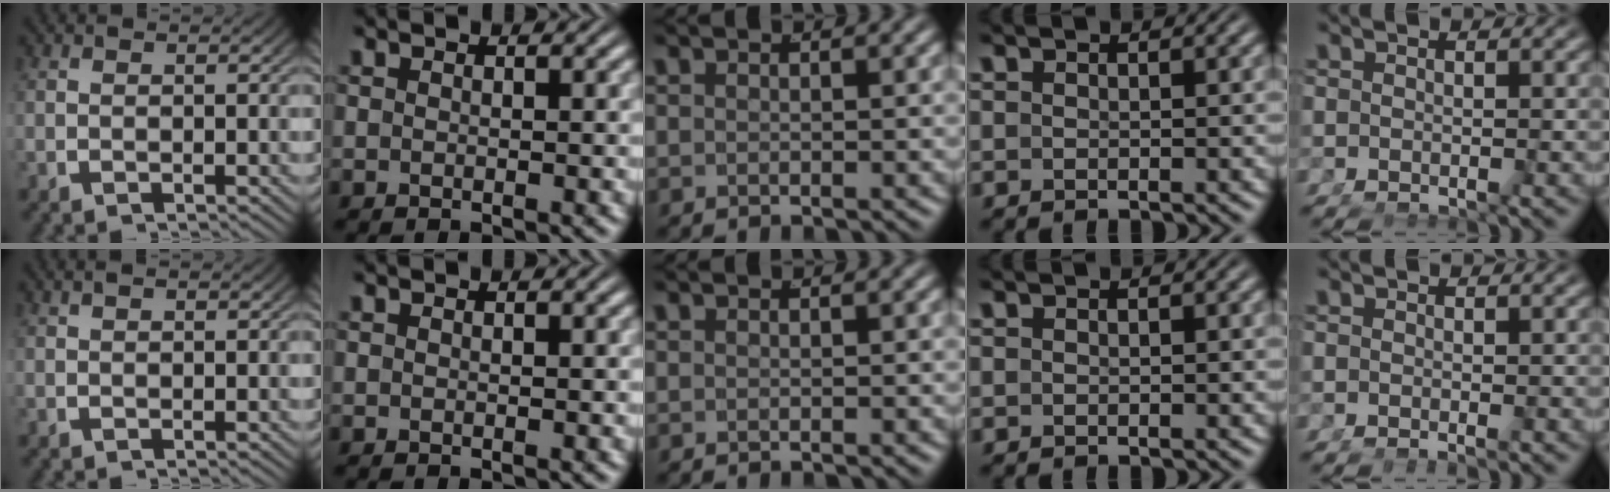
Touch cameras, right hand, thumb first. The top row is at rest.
{"thumb": {"total": 0.6, "force": [0.4, 0.2, 0.3], "torque": [-0.002, 0.002, 0.007]}, "little": {"total": 0.9, "force": [-0.8, 0.0, 0.4], "torque": [-0.001, -0.002, -0.009]}}